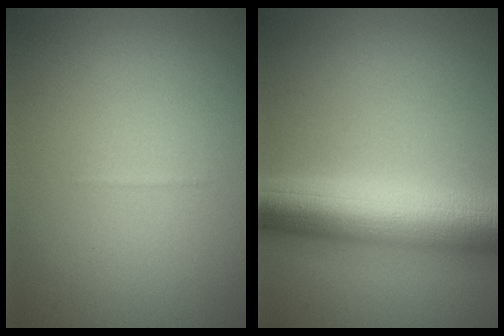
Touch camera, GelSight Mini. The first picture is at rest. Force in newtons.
{"total": 10.1, "press": 10.1, "slide": 0.2}